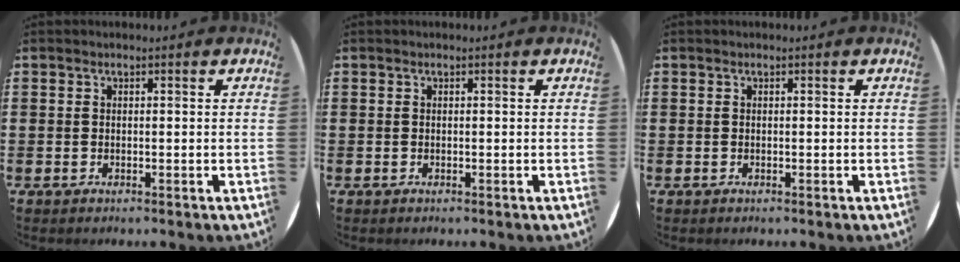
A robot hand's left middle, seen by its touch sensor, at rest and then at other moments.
{"total": 0.0}
{"total": 0.0}